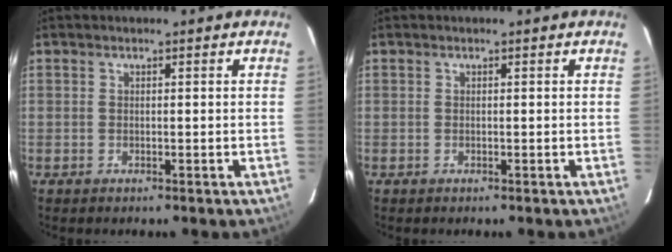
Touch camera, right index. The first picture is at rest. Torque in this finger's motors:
{"motor_torque": [0.00, 0.00, 0.00, 0.01]}